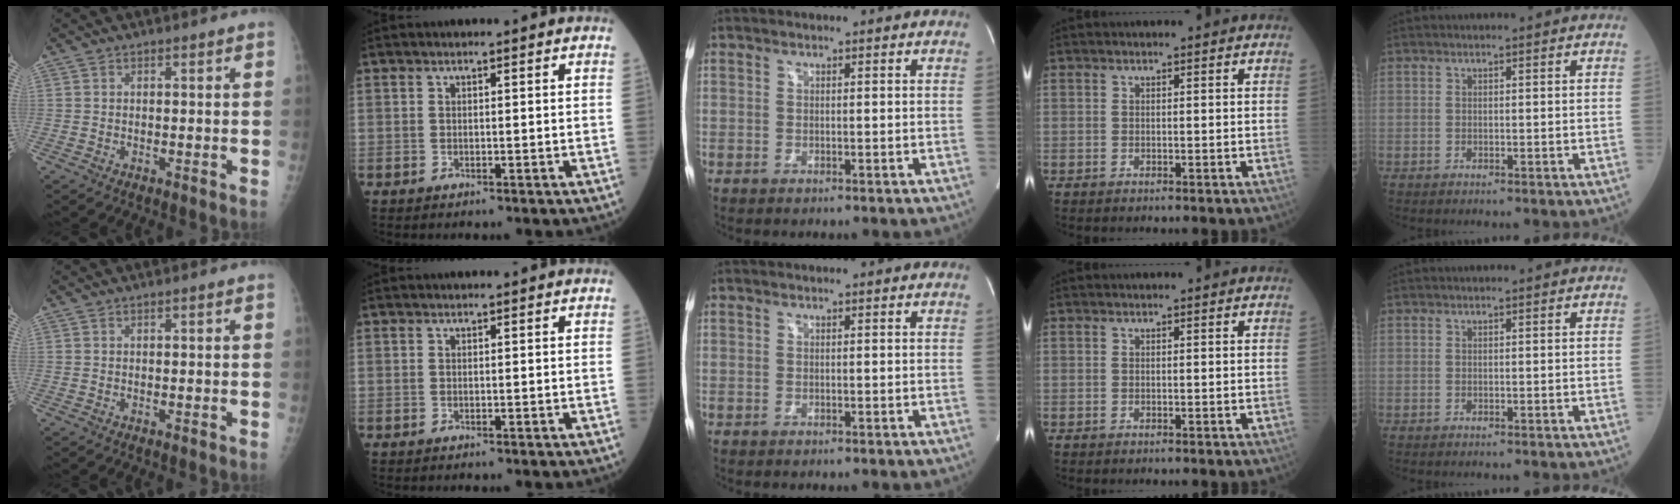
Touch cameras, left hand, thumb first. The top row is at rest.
{}